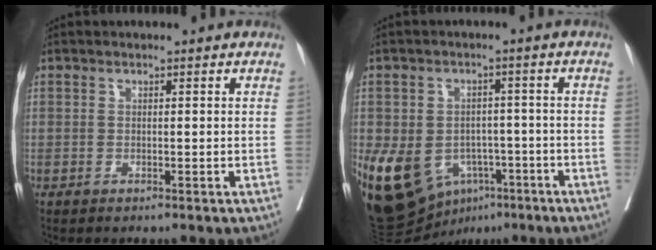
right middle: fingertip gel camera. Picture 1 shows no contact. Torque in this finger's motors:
{"motor_torque": [1.65, -0.48, 1.05, 0.21]}